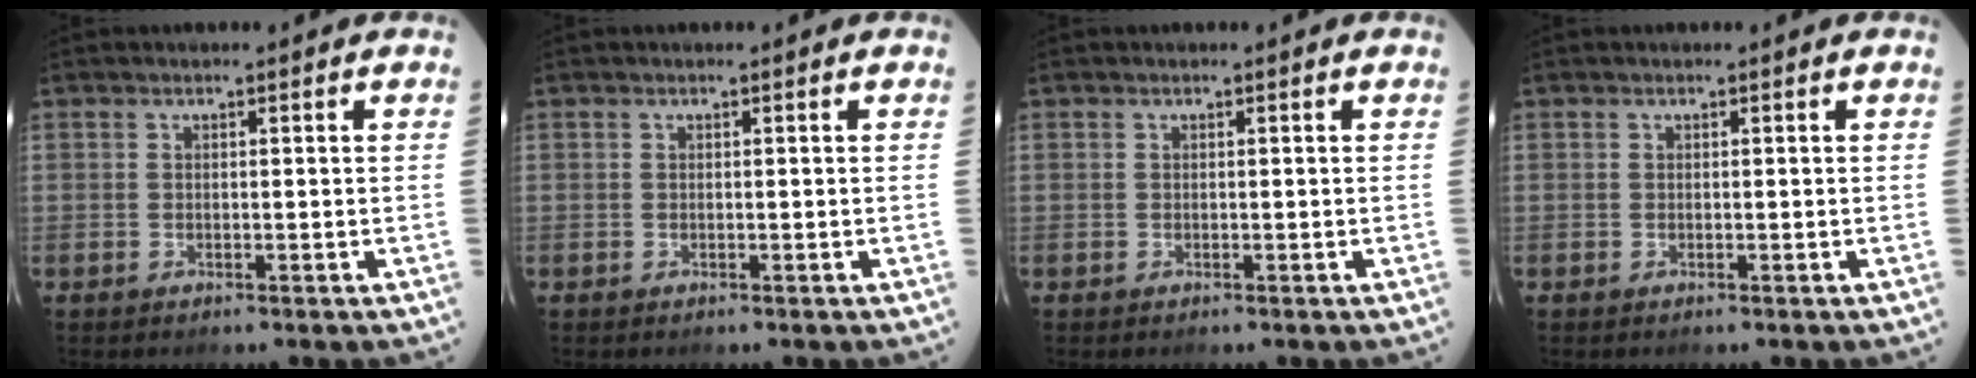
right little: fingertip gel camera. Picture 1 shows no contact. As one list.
[{"total": 0.0}, {"total": 0.0}, {"total": 0.0}]